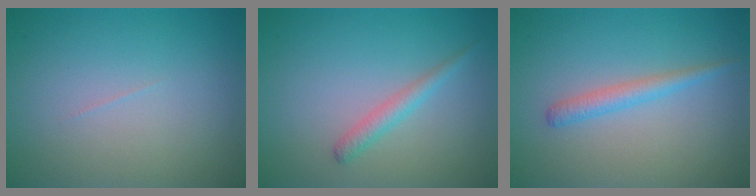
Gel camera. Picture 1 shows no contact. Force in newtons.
{"total": 1.6, "press": 1.6, "slide": 0.1}
{"total": 1.9, "press": 1.8, "slide": 0.1}